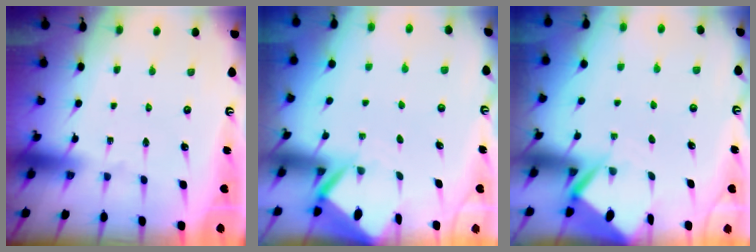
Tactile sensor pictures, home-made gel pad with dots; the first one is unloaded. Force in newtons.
{"total": 3.3, "press": 3.3, "slide": 0.3}
{"total": 3.5, "press": 3.5, "slide": 0.4}